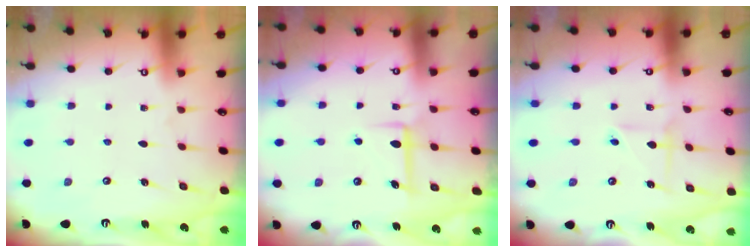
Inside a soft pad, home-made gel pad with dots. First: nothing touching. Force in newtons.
{"total": 6.0, "press": 6.0, "slide": 0.2}
{"total": 4.1, "press": 4.1, "slide": 0.3}